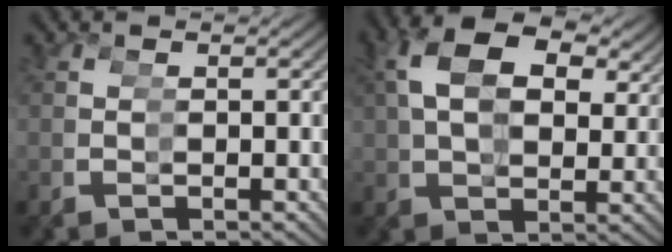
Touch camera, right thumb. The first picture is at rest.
{"total": 4.6, "force": [3.2, 2.3, 2.3], "torque": [-0.038, 0.017, 0.049]}